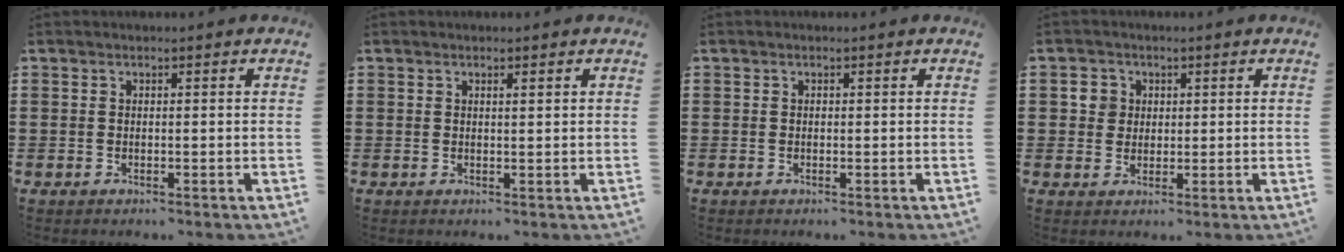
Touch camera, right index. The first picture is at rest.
{"total": 0.7, "force": [0.3, 0.1, 0.6], "torque": [-0.012, 0.000, 0.006]}
{"total": 0.0}
{"total": 3.0, "force": [0.8, 2.8, 0.7], "torque": [-0.027, 0.010, 0.013]}